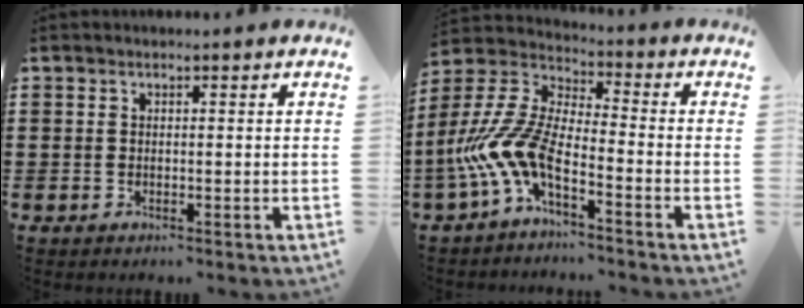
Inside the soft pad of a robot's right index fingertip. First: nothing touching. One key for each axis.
{"total": 9.3, "fx": -4.9, "fy": 3.4, "fz": 7.2, "tx": -0.203, "ty": -0.030, "tz": -0.109}